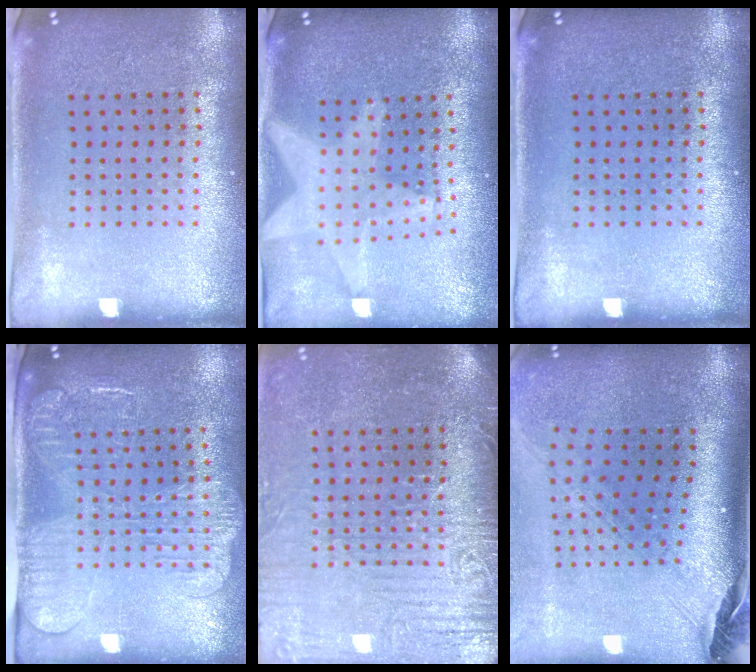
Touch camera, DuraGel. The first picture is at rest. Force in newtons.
{"total": 2.2, "press": 1.8, "slide": 1.2}
{"total": 0.0}
{"total": 2.5, "press": 2.1, "slide": 1.4}
{"total": 3.8, "press": 3.4, "slide": 1.7}
{"total": 2.9, "press": 2.1, "slide": 2.0}